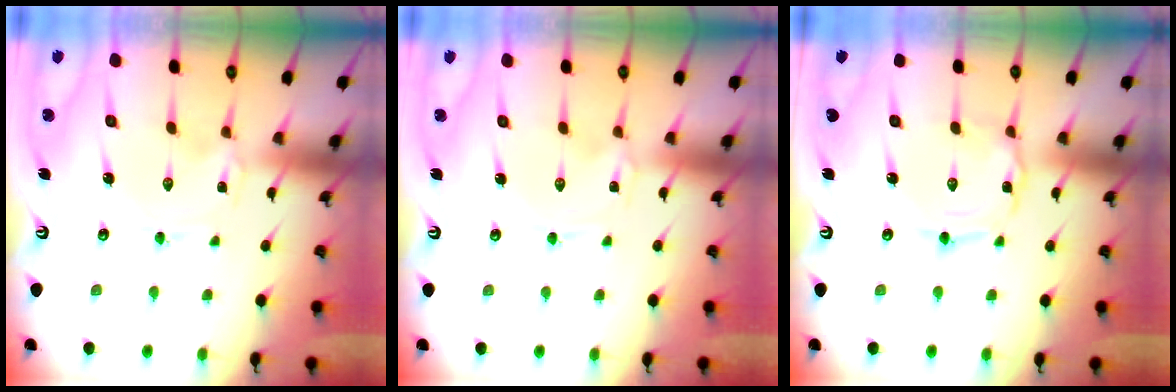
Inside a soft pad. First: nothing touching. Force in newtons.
{"total": 0.0}
{"total": 1.2, "press": 1.1, "slide": 0.2}